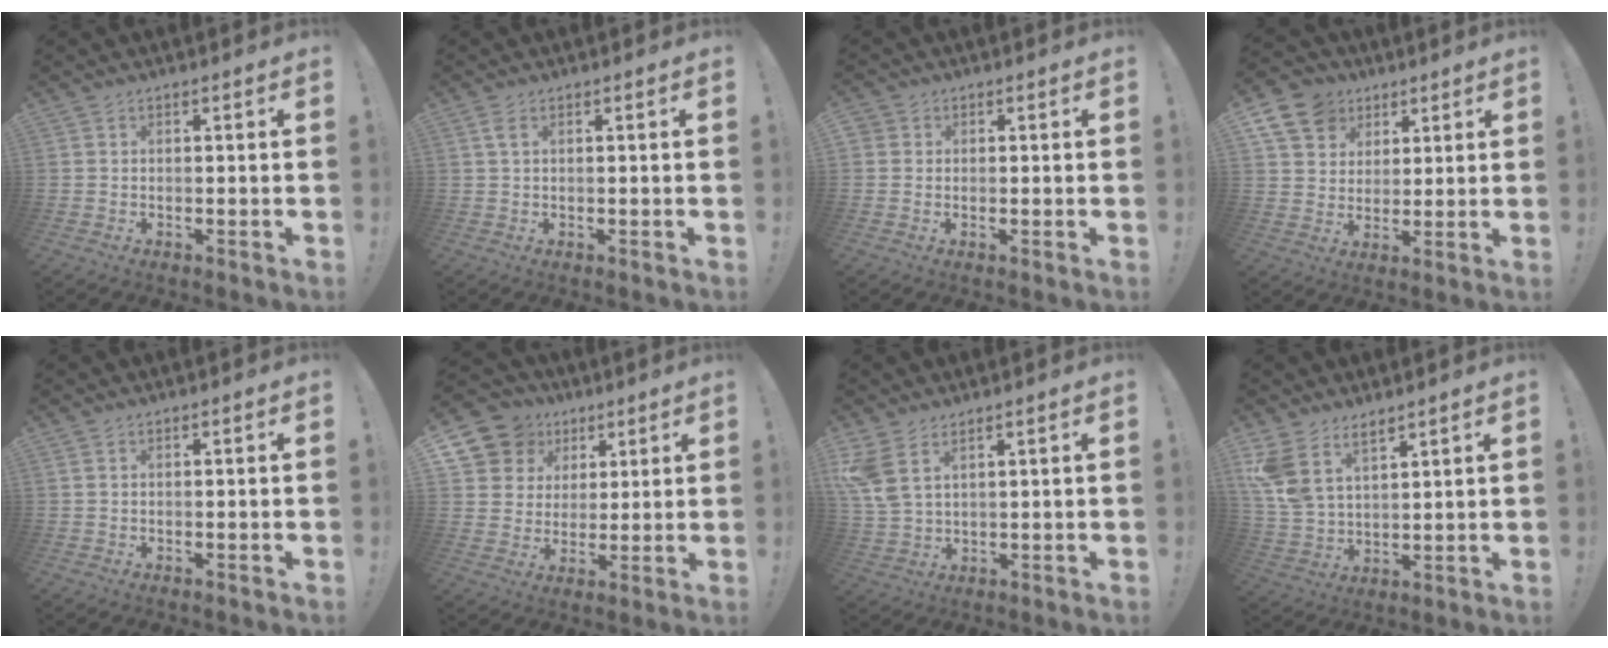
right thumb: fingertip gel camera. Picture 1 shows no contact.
{"total": 2.2, "force": [0.9, 0.9, 1.8], "torque": [-0.039, 0.003, 0.015]}
{"total": 1.6, "force": [0.7, 1.4, 0.3], "torque": [0.000, 0.001, 0.011]}
{"total": 12.9, "force": [6.5, 10.2, 4.5], "torque": [-0.074, -0.034, 0.131]}
{"total": 0.8, "force": [0.5, 0.4, 0.5], "torque": [-0.008, 0.000, 0.009]}
{"total": 12.1, "force": [5.8, 10.1, 3.2], "torque": [-0.054, -0.033, 0.123]}
{"total": 7.9, "force": [4.7, 4.1, 4.9], "torque": [-0.104, -0.020, 0.092]}
{"total": 10.7, "force": [7.5, 6.1, 4.7], "torque": [-0.110, -0.038, 0.150]}